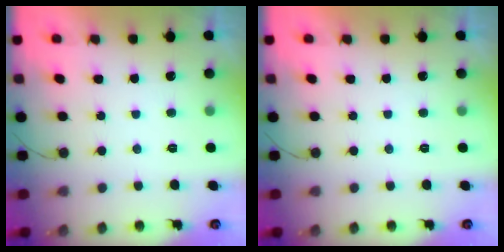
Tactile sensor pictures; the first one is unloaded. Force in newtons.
{"total": 0.0}